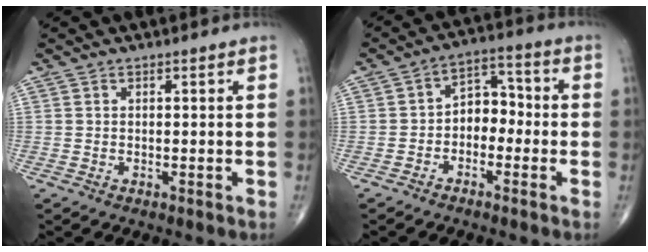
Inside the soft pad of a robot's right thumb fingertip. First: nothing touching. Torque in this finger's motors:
{"motor_torque": [-0.06, 0.25, 0.19, 0.01, 0.05]}